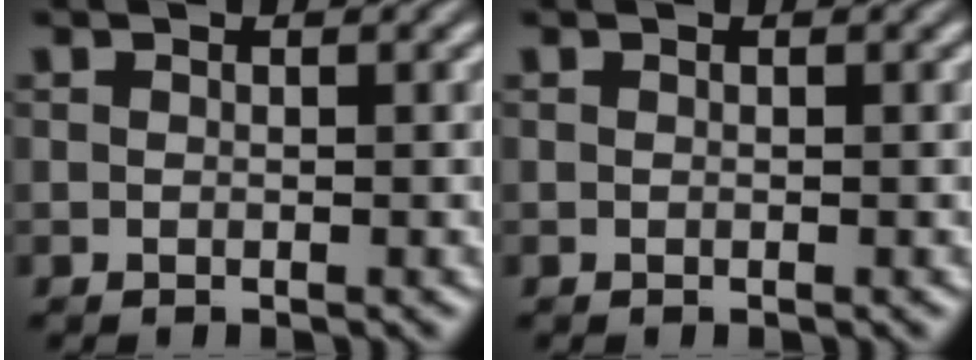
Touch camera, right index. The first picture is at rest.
{"total": 0.0}